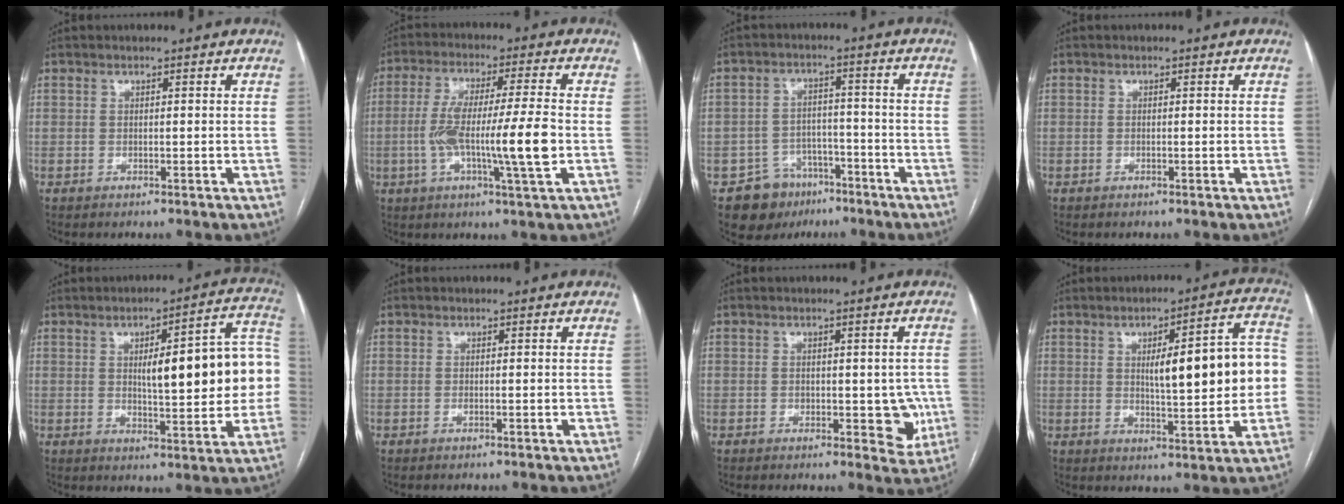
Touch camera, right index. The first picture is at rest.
{"total": 12.4, "force": [-1.9, 0.2, 12.3], "torque": [-0.225, 0.002, -0.037]}
{"total": 8.4, "force": [-5.3, 6.3, 1.5], "torque": [-0.024, 0.014, -0.076]}
{"total": 0.0}
{"total": 16.6, "force": [0.9, 3.8, 16.2], "torque": [-0.209, 0.035, 0.017]}
{"total": 0.5, "force": [0.0, 0.2, 0.5], "torque": [-0.007, 0.000, 0.001]}
{"total": 5.7, "force": [-0.9, 3.2, 4.6], "torque": [-0.034, 0.003, -0.004]}
{"total": 14.6, "force": [0.8, 3.0, 14.3], "torque": [-0.190, 0.033, 0.016]}